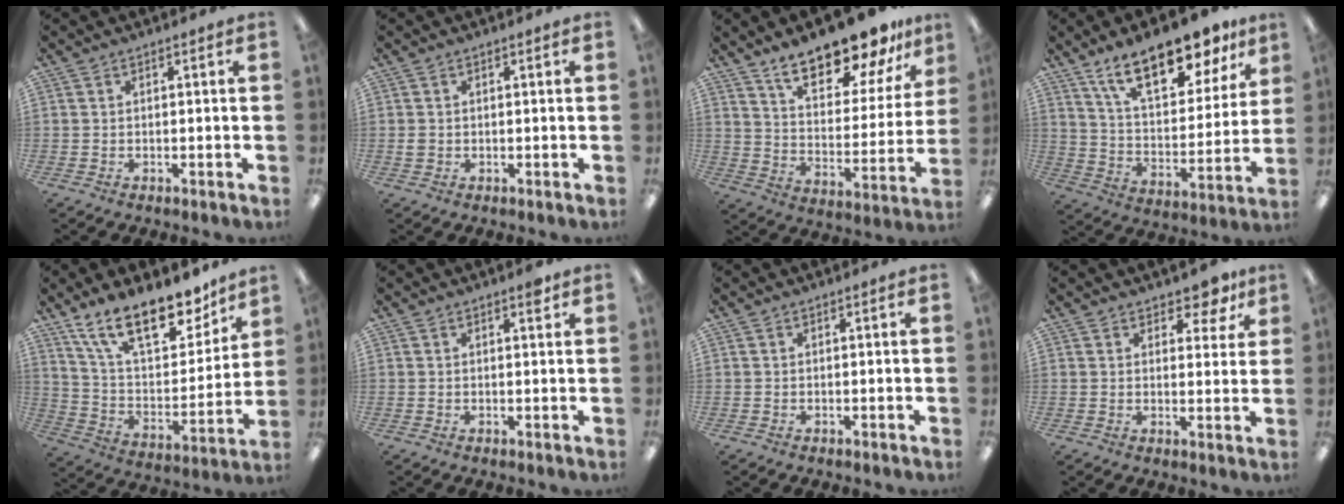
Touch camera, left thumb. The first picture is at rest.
{"total": 1.3, "force": [0.0, 1.2, 0.5], "torque": [-0.002, 0.001, -0.003]}
{"total": 18.6, "force": [15.6, 5.5, 8.4], "torque": [-0.136, -0.107, 0.270]}
{"total": 20.2, "force": [14.3, 8.1, 11.6], "torque": [-0.181, -0.080, 0.243]}
{"total": 20.8, "force": [15.1, 8.5, 11.4], "torque": [-0.194, -0.091, 0.267]}
{"total": 2.0, "force": [1.4, 0.6, 1.3], "torque": [-0.004, -0.007, 0.018]}
{"total": 0.0}
{"total": 6.0, "force": [4.6, 2.8, 2.6], "torque": [-0.023, -0.027, 0.077]}